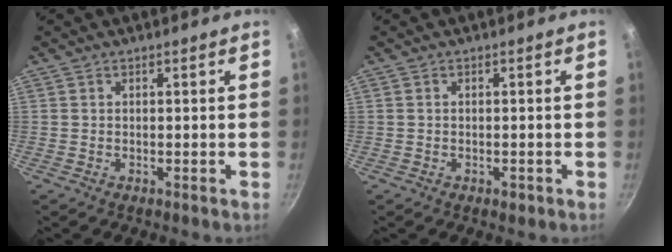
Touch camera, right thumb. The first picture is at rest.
{"total": 1.4, "force": [-0.6, 0.8, 0.9], "torque": [-0.011, 0.002, -0.008]}